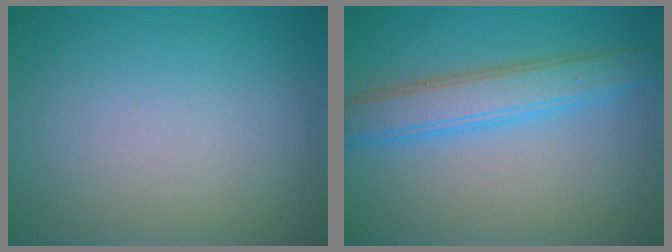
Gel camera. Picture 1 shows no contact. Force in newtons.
{"total": 4.4, "press": 4.4, "slide": 0.1}